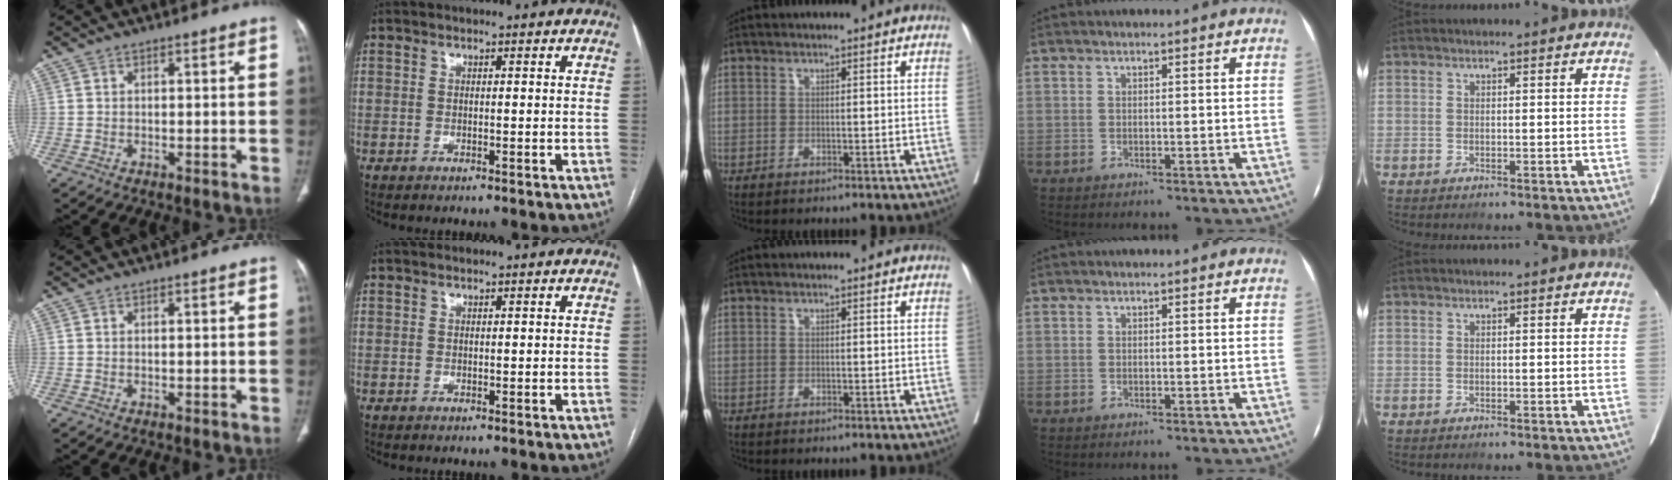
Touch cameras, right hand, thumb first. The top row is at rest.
{}